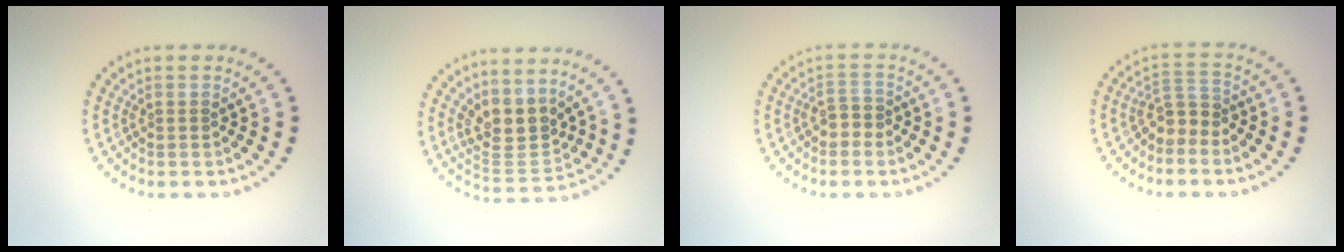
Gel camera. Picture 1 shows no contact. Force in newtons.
{"total": 3.9, "press": 3.4, "slide": 1.9}
{"total": 1.8, "press": 1.7, "slide": 0.7}
{"total": 2.2, "press": 1.9, "slide": 1.3}